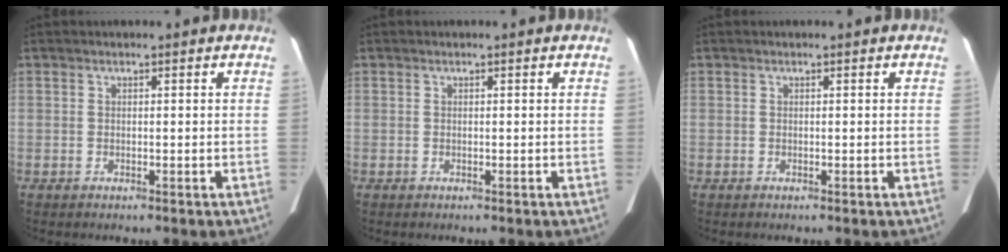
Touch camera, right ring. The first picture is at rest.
{"total": 0.0}
{"total": 0.0}